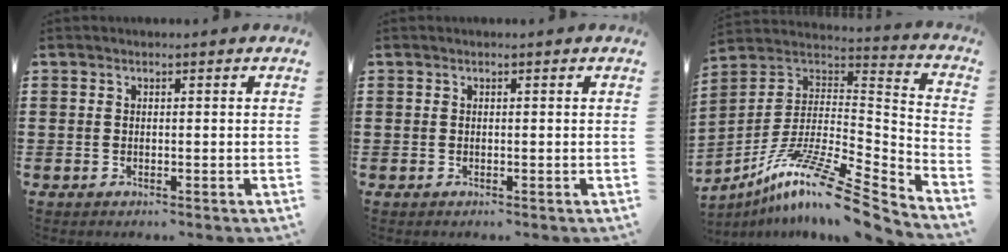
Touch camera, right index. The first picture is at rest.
{"total": 0.0}
{"total": 12.8, "force": [-8.9, 1.2, 9.2], "torque": [-0.169, 0.002, -0.168]}